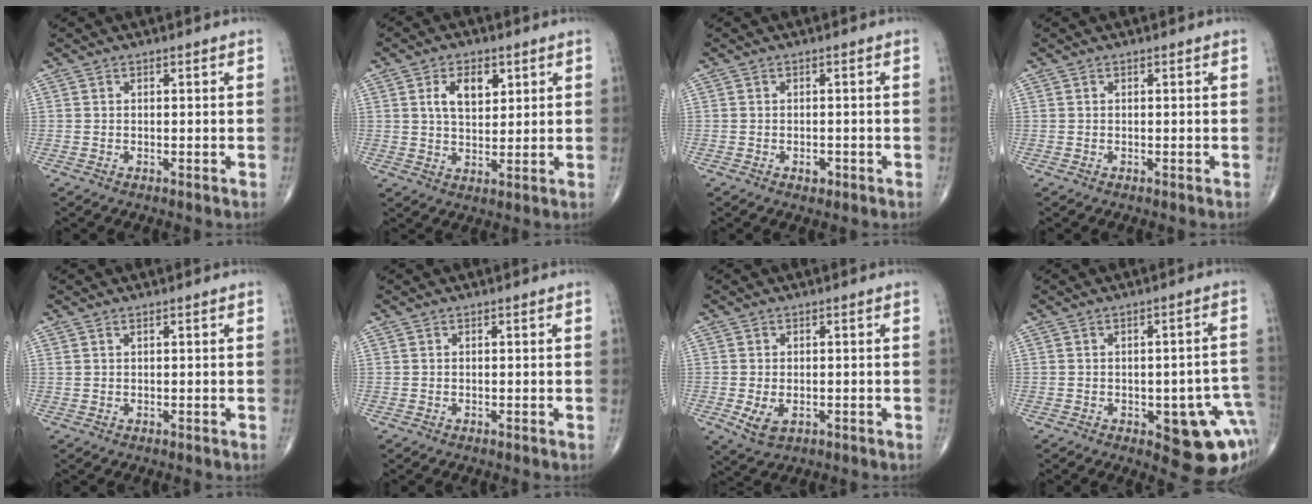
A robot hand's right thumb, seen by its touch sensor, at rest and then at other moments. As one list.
[{"total": 6.8, "force": [2.6, 3.9, 5.0], "torque": [-0.070, -0.013, 0.047]}, {"total": 1.3, "force": [-0.7, 0.8, 0.8], "torque": [-0.009, 0.002, -0.010]}, {"total": 0.0}, {"total": 0.5, "force": [0.4, 0.1, 0.3], "torque": [-0.009, 0.003, 0.012]}, {"total": 0.0}, {"total": 4.1, "force": [-1.1, 2.5, 3.1], "torque": [-0.057, -0.006, -0.011]}, {"total": 13.5, "force": [-4.2, 5.5, 11.6], "torque": [-0.094, 0.020, -0.035]}]